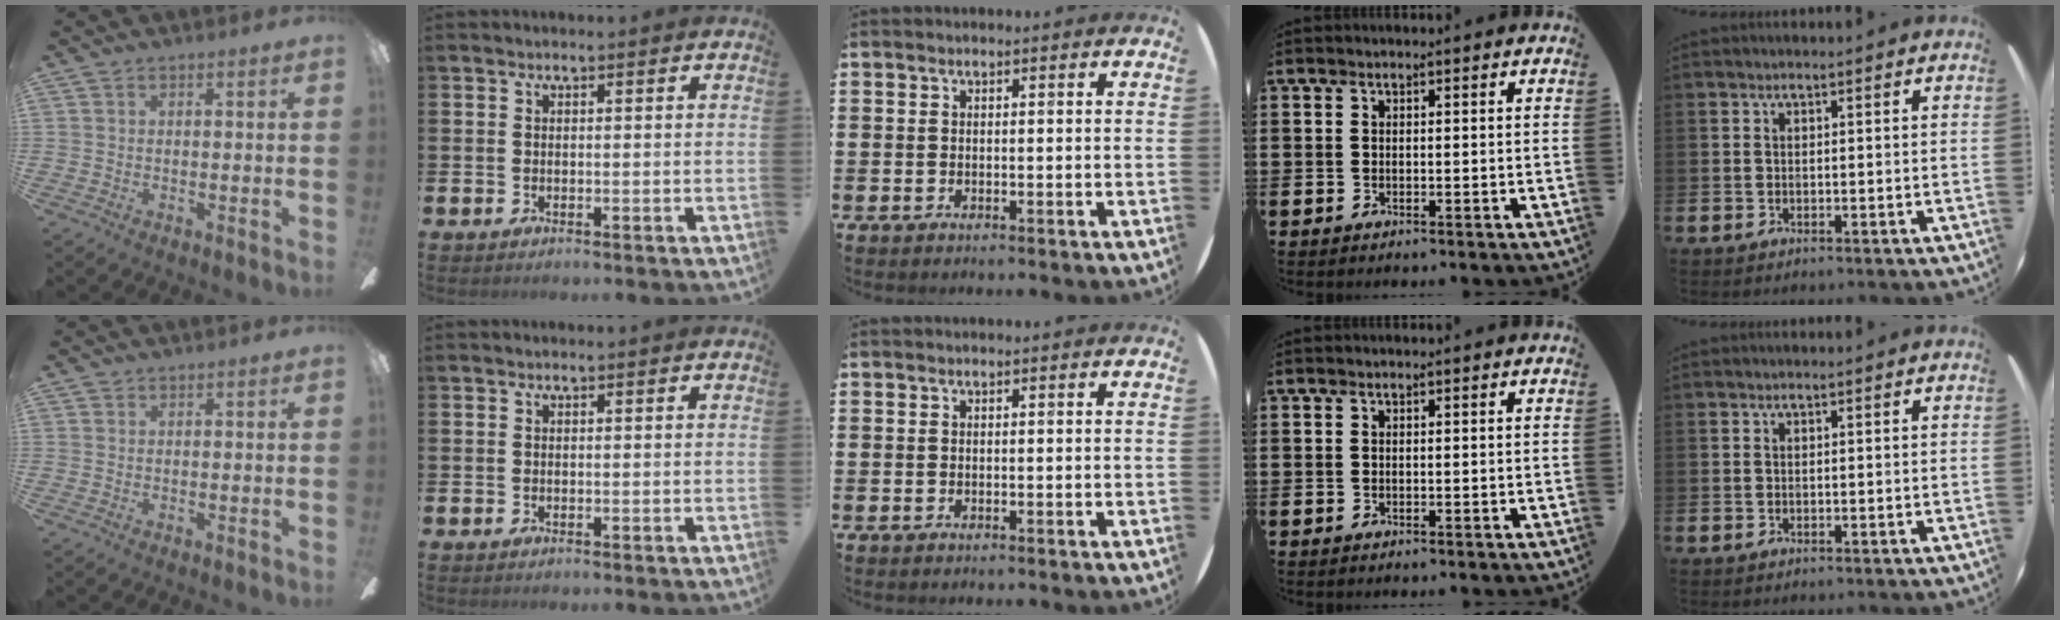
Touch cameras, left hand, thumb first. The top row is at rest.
{}